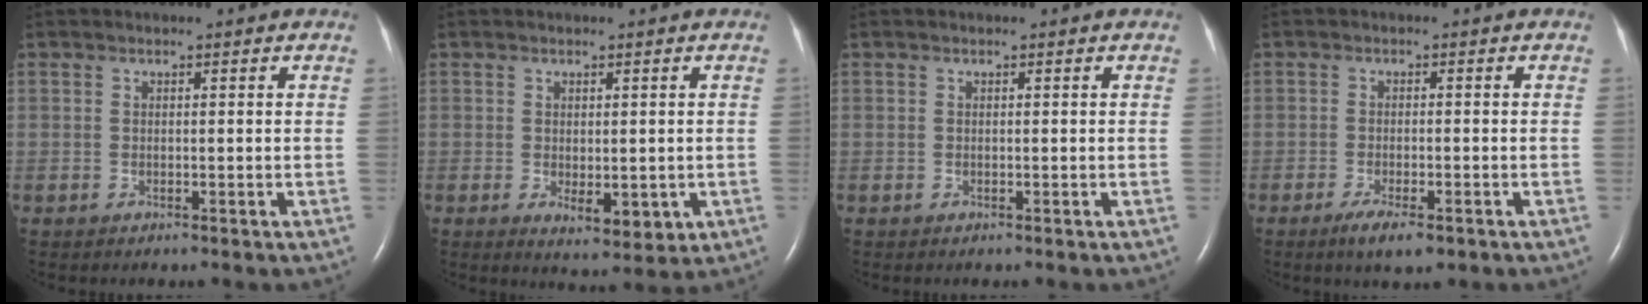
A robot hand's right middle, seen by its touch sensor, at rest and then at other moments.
{"total": 4.8, "force": [-1.0, 2.2, 4.1], "torque": [-0.052, -0.012, -0.002]}
{"total": 0.0}
{"total": 4.3, "force": [-2.6, 1.1, 3.2], "torque": [-0.060, -0.007, -0.040]}